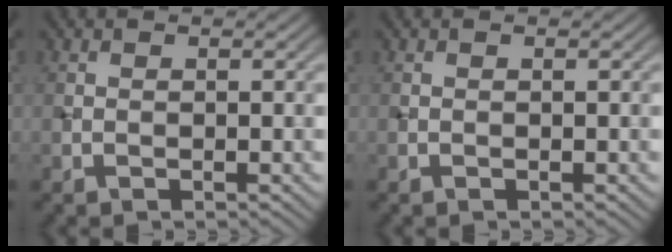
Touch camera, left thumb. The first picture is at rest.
{"total": 0.0}